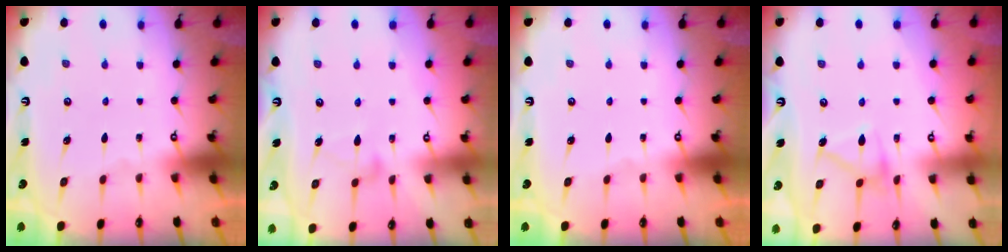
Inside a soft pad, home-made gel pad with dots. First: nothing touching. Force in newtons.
{"total": 6.9, "press": 6.9, "slide": 0.3}
{"total": 0.0}
{"total": 13.1, "press": 13.1, "slide": 0.5}